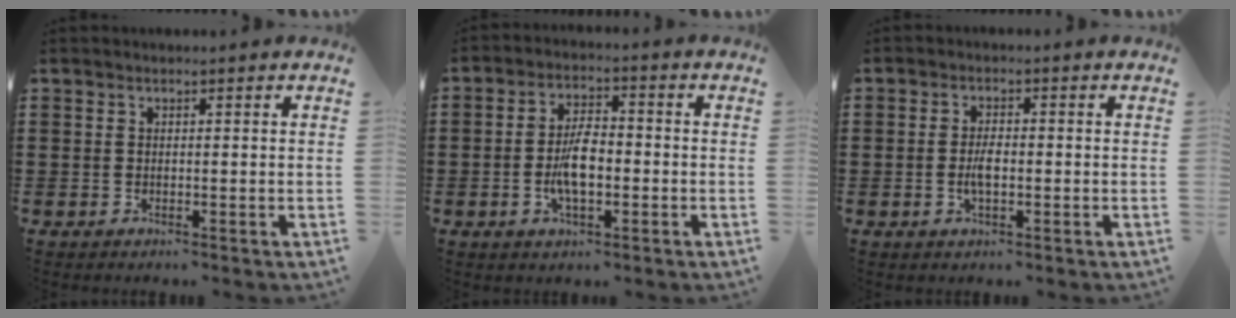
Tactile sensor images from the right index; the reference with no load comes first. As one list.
[{"total": 6.6, "force": [-1.3, 2.8, 5.8], "torque": [-0.129, -0.002, -0.030]}, {"total": 3.2, "force": [-0.6, 1.3, 2.8], "torque": [-0.060, -0.001, -0.013]}]